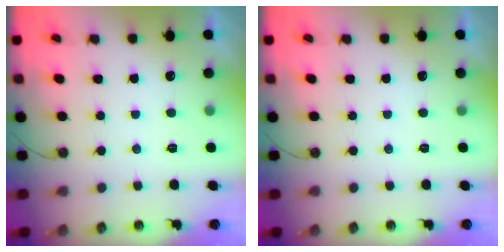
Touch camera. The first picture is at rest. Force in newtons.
{"total": 0.0}